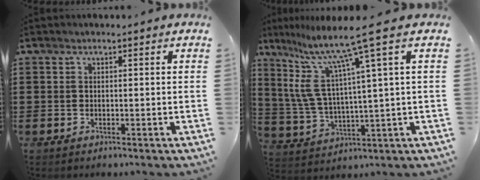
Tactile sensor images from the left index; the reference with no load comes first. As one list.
[{"total": 11.7, "force": [6.9, 0.6, 9.4], "torque": [-0.229, -0.039, 0.102]}]